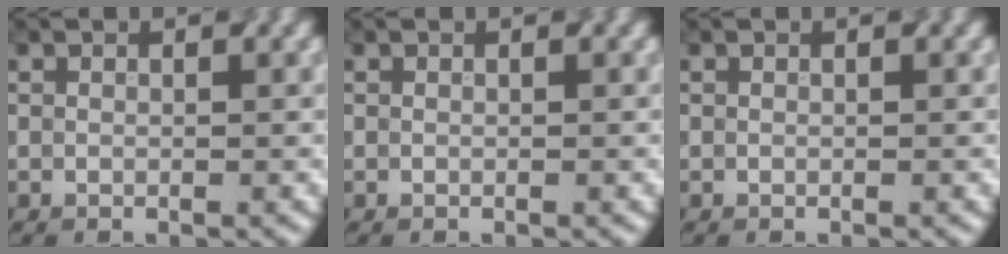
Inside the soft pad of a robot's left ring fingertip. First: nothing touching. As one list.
[{"total": 0.0}, {"total": 0.0}]